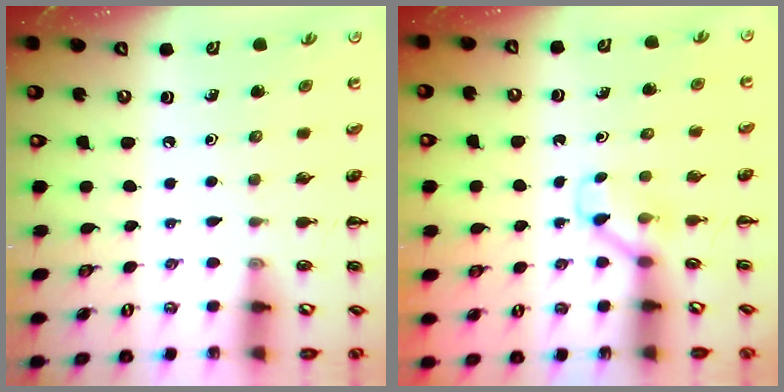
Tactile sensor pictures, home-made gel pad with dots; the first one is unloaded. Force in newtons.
{"total": 2.8, "press": 2.6, "slide": 0.9}